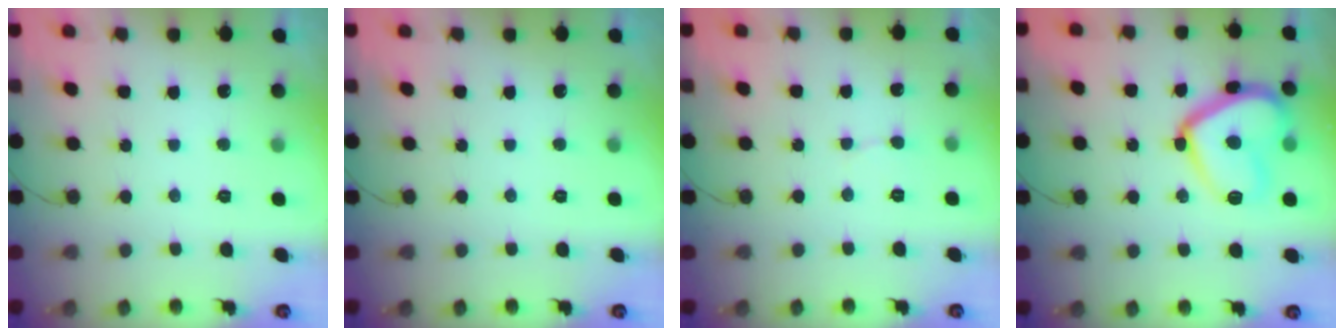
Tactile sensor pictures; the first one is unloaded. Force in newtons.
{"total": 0.0}
{"total": 4.7, "press": 4.6, "slide": 0.5}
{"total": 17.5, "press": 17.5, "slide": 1.6}